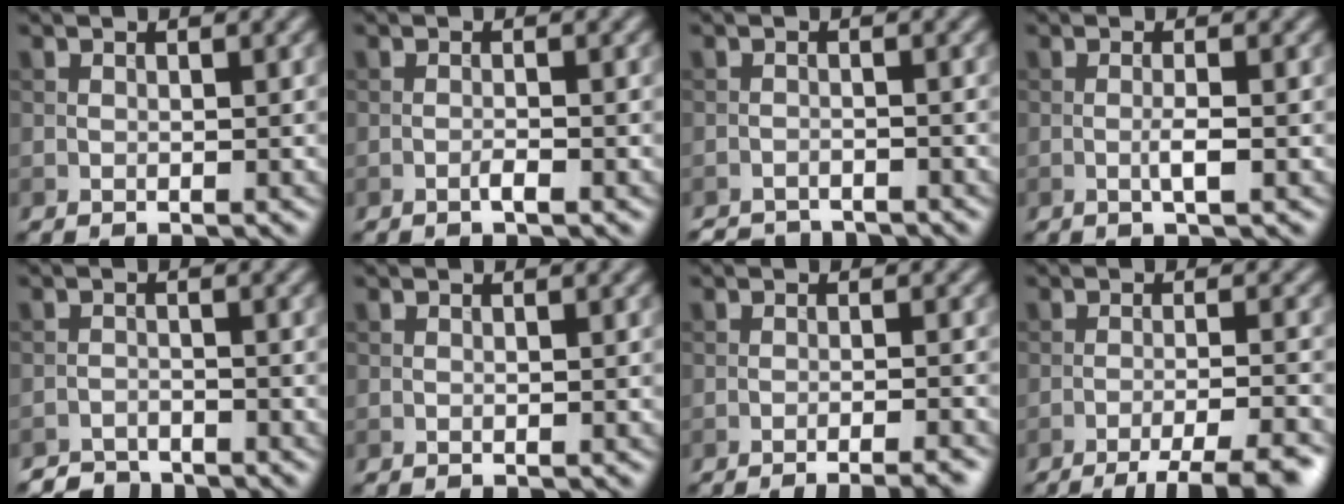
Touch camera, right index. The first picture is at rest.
{"total": 0.9, "force": [-0.6, 0.1, 0.7], "torque": [-0.014, 0.002, -0.012]}
{"total": 3.5, "force": [-3.5, 0.5, 0.3], "torque": [-0.005, -0.004, -0.055]}
{"total": 1.6, "force": [-0.4, 0.1, 1.5], "torque": [-0.030, 0.000, -0.010]}
{"total": 2.4, "force": [-2.3, 0.5, 0.0], "torque": [0.006, 0.003, -0.045]}
{"total": 0.0}
{"total": 4.5, "force": [-3.4, 1.0, 2.7], "torque": [-0.024, 0.006, -0.047]}
{"total": 7.0, "force": [-5.2, 1.2, 4.5], "torque": [-0.056, -0.005, -0.073]}